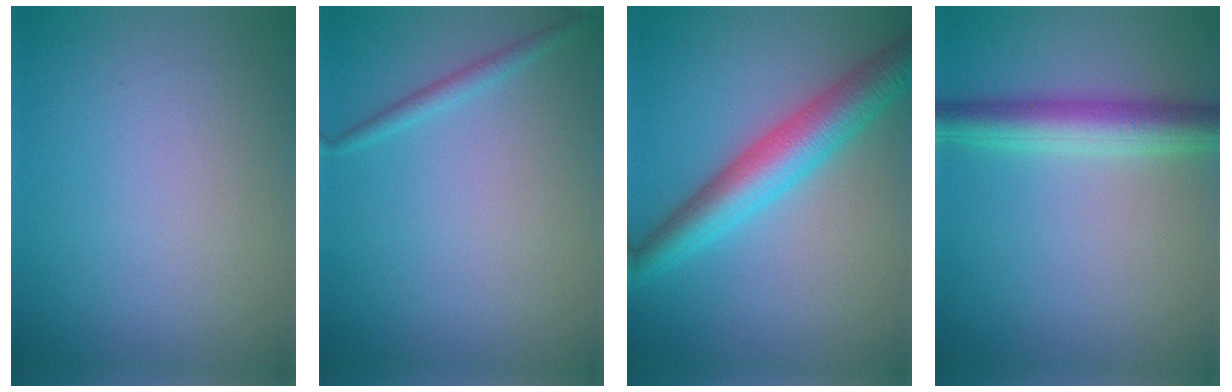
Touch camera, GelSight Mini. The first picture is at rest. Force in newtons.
{"total": 1.2, "press": 1.2, "slide": 0.0}
{"total": 6.3, "press": 6.3, "slide": 0.1}
{"total": 4.6, "press": 4.6, "slide": 0.1}